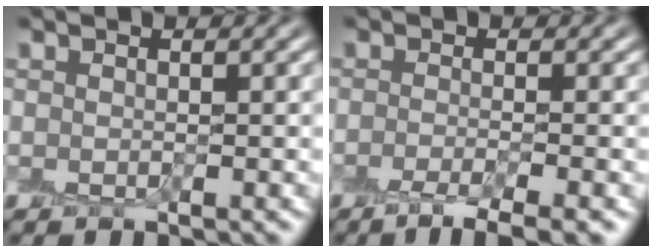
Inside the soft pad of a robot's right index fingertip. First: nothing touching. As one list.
[{"total": 3.6, "force": [-2.1, 0.8, 2.8], "torque": [-0.034, -0.005, -0.044]}]